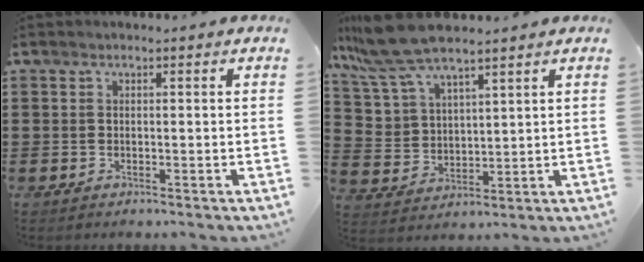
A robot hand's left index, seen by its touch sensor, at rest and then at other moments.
{"total": 9.7, "force": [7.8, 3.3, 4.8], "torque": [-0.128, -0.016, 0.145]}